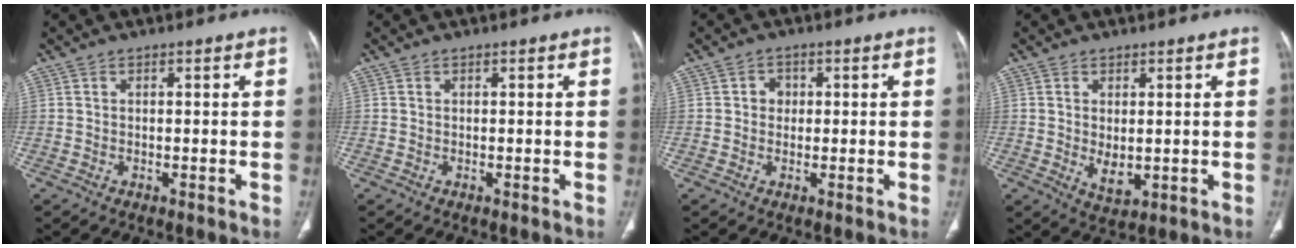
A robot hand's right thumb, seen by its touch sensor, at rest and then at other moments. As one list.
[{"total": 0.0}, {"total": 2.4, "force": [0.3, 2.1, 1.0], "torque": [0.000, 0.005, 0.001]}, {"total": 4.4, "force": [0.0, 2.4, 3.7], "torque": [-0.057, -0.013, 0.011]}]